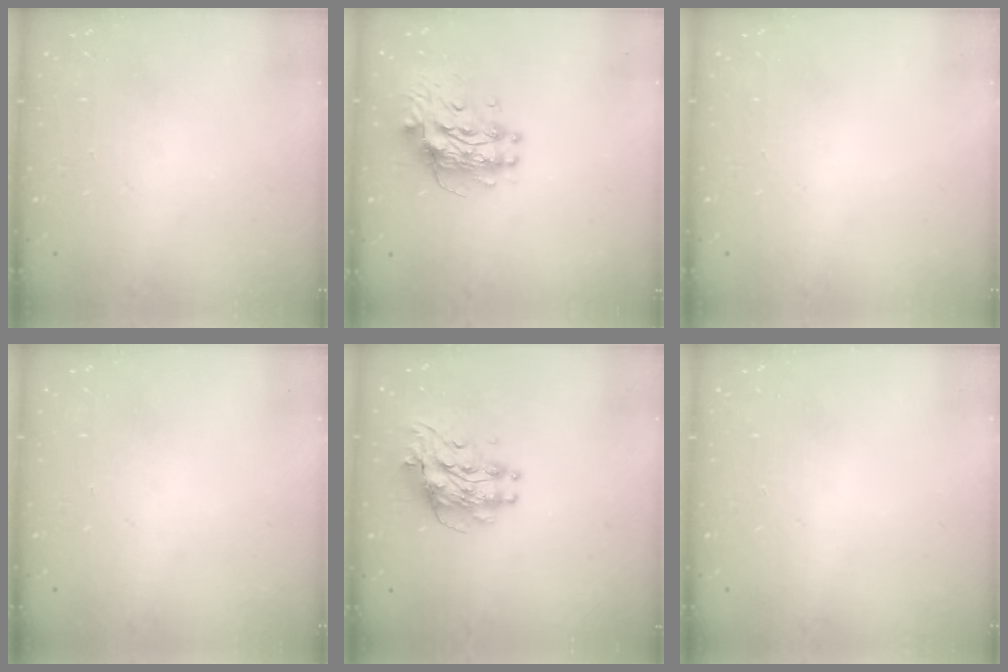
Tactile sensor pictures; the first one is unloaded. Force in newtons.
{"total": 11.0, "press": 10.9, "slide": 1.0}
{"total": 0.0}
{"total": 0.0}
{"total": 9.0, "press": 9.0, "slide": 0.9}
{"total": 0.0}